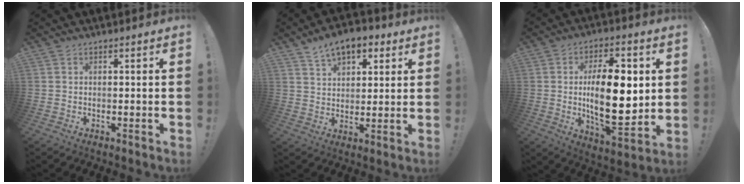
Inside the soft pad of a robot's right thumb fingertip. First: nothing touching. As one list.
[{"total": 9.5, "force": [5.9, 5.5, 4.9], "torque": [-0.077, -0.020, 0.111]}, {"total": 20.6, "force": [1.4, 9.4, 18.3], "torque": [-0.306, -0.007, 0.020]}]